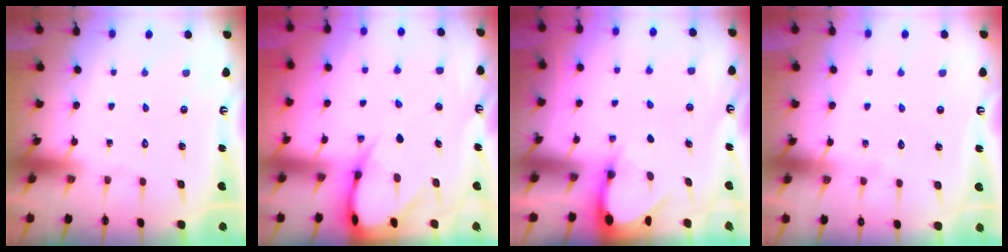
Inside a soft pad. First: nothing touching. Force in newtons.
{"total": 9.1, "press": 9.1, "slide": 1.0}
{"total": 3.2, "press": 3.2, "slide": 0.2}
{"total": 5.7, "press": 5.7, "slide": 0.7}